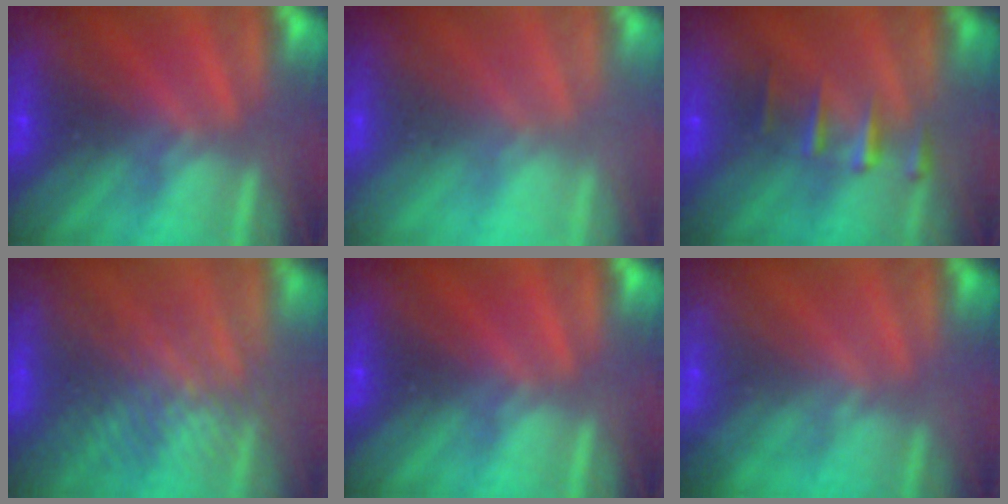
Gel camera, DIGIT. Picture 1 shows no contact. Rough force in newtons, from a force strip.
{"total": 2.7}
{"total": 2.3}
{"total": 3.7}
{"total": 0.0}
{"total": 1.8}